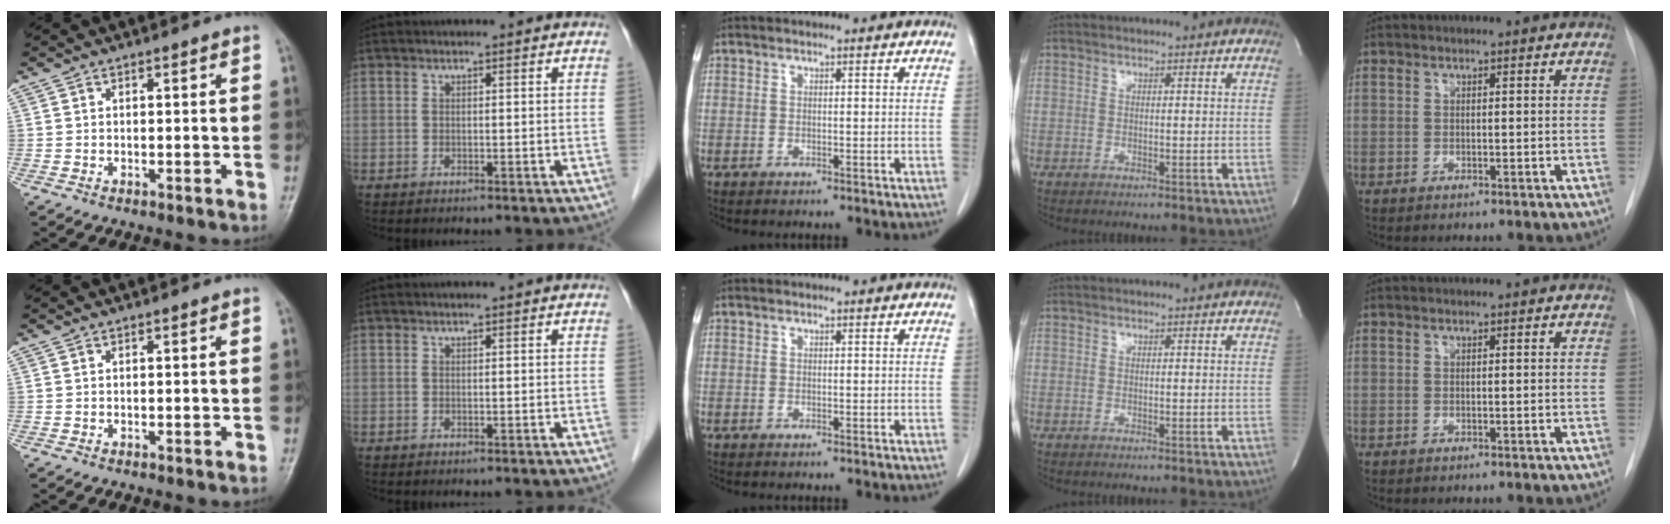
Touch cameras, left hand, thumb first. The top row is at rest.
{}